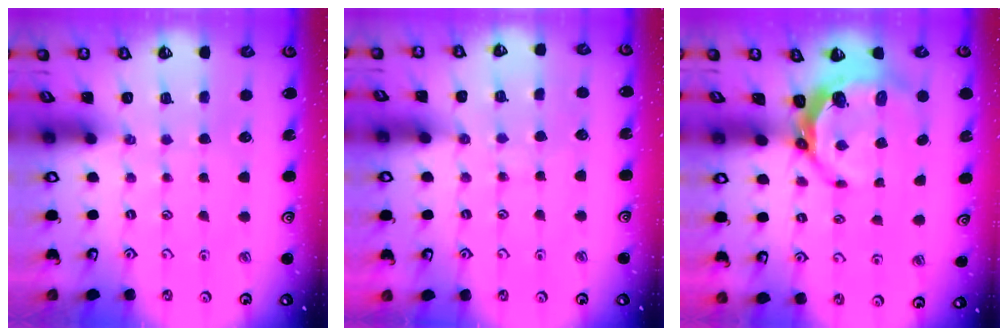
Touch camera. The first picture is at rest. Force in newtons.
{"total": 4.2, "press": 4.1, "slide": 0.6}
{"total": 6.5, "press": 5.3, "slide": 3.8}